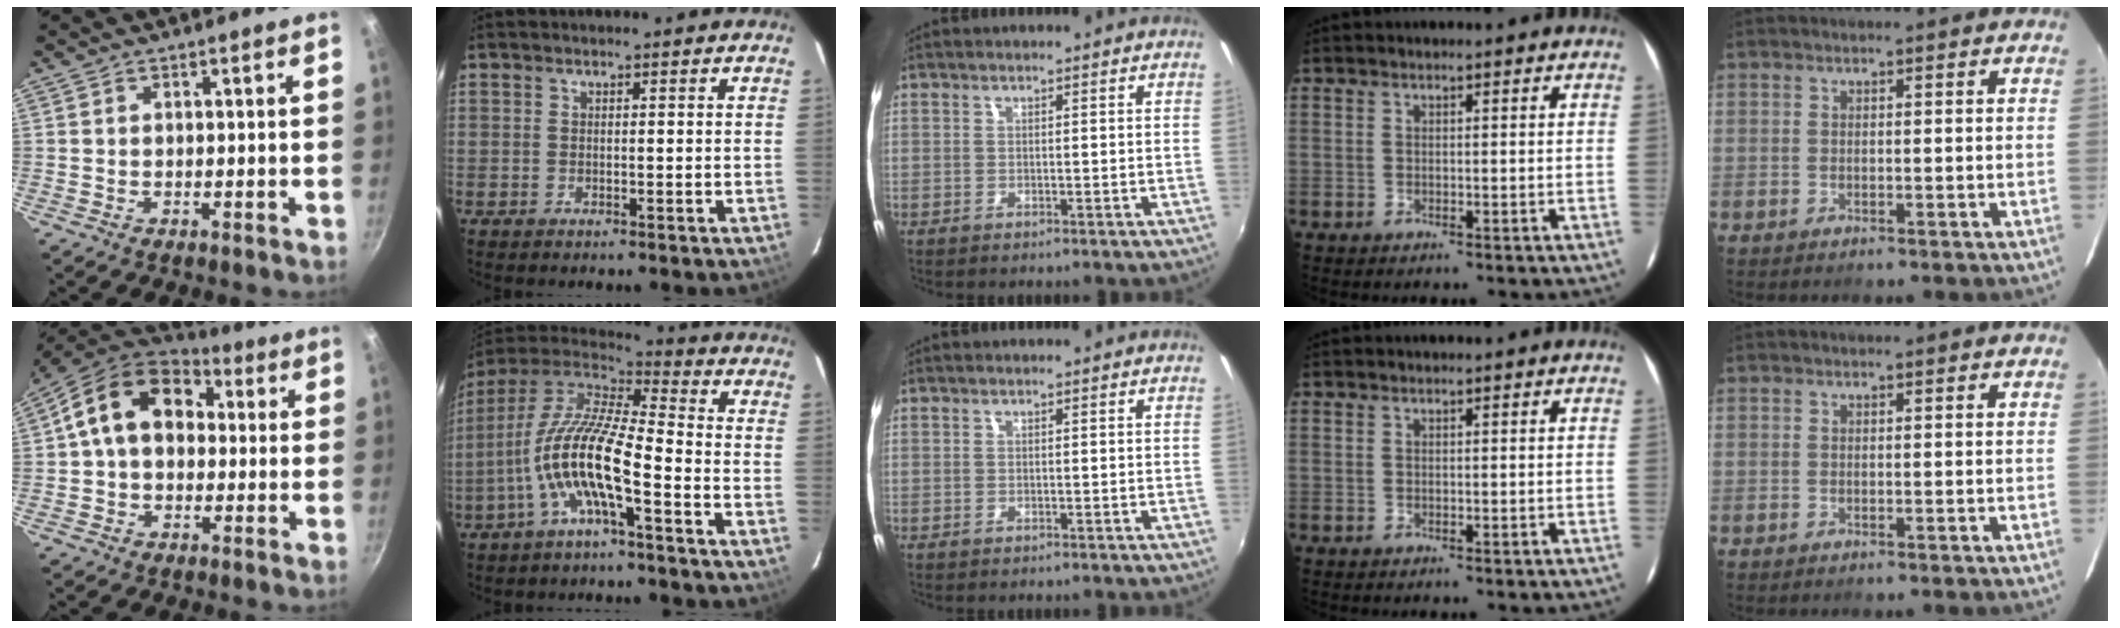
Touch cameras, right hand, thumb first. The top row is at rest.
{"thumb": {"total": 15.4, "force": [2.9, 11.2, 10.0], "torque": [-0.136, 0.030, 0.029]}, "index": {"total": 14.2, "force": [-5.2, 2.7, 12.9], "torque": [-0.247, -0.005, -0.106]}}